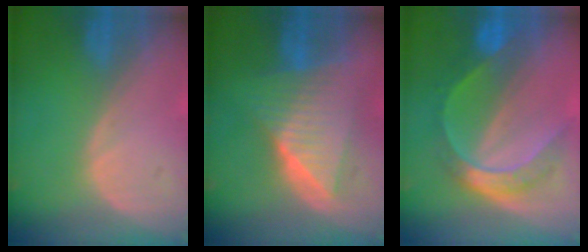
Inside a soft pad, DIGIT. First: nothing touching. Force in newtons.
{"total": 8.7, "press": 8.7, "slide": 0.4}
{"total": 7.0, "press": 7.0, "slide": 0.6}